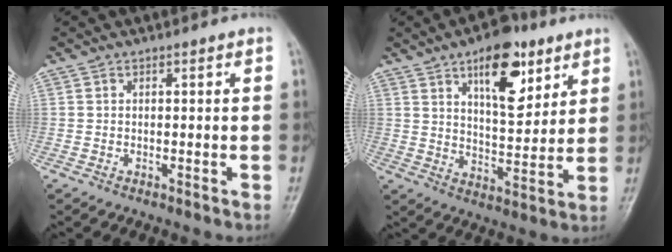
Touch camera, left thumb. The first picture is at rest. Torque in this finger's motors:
{"motor_torque": [2.31, 1.28, 1.21, -0.78, 0.19]}